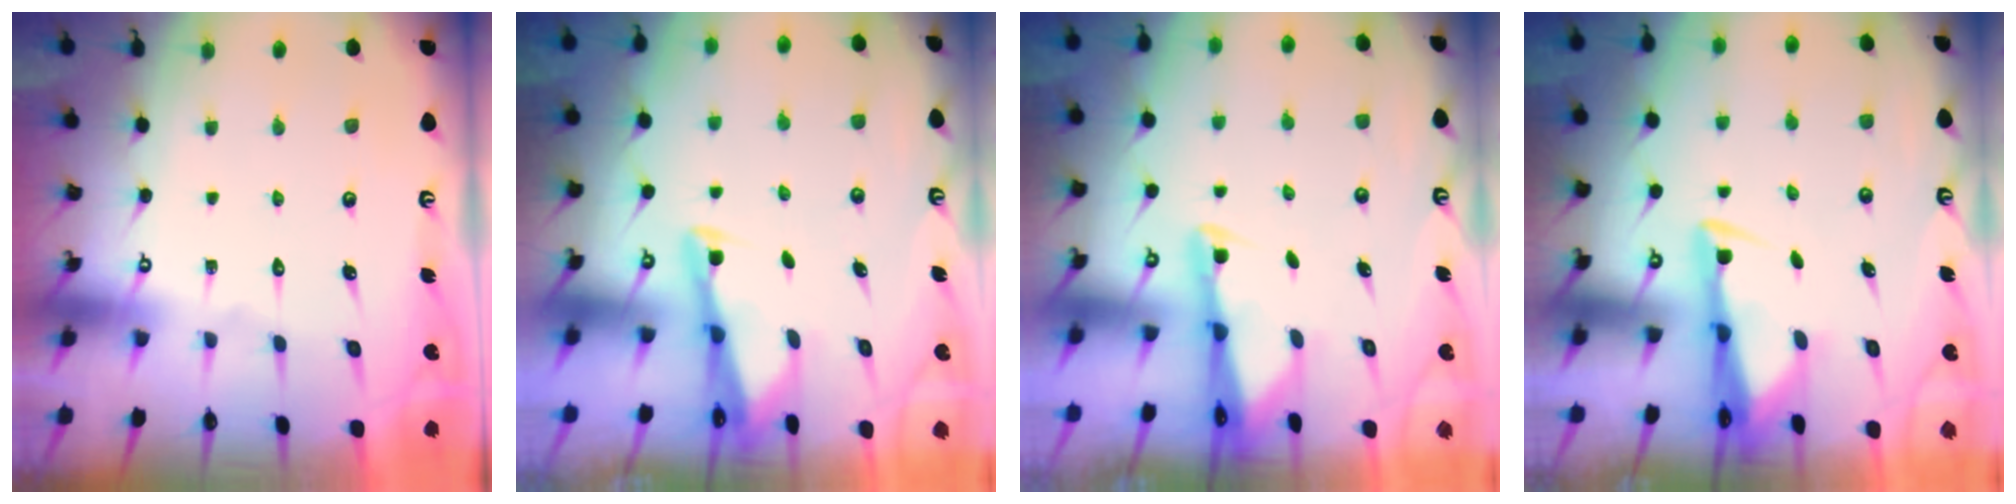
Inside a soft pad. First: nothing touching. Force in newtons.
{"total": 2.5, "press": 2.5, "slide": 0.2}
{"total": 2.0, "press": 2.0, "slide": 0.3}
{"total": 3.0, "press": 2.8, "slide": 0.9}